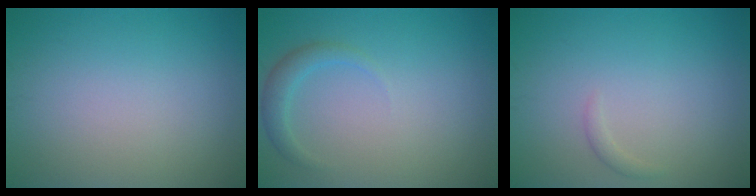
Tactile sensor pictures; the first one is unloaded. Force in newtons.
{"total": 1.7, "press": 1.7, "slide": 0.1}
{"total": 0.7, "press": 0.7, "slide": 0.1}